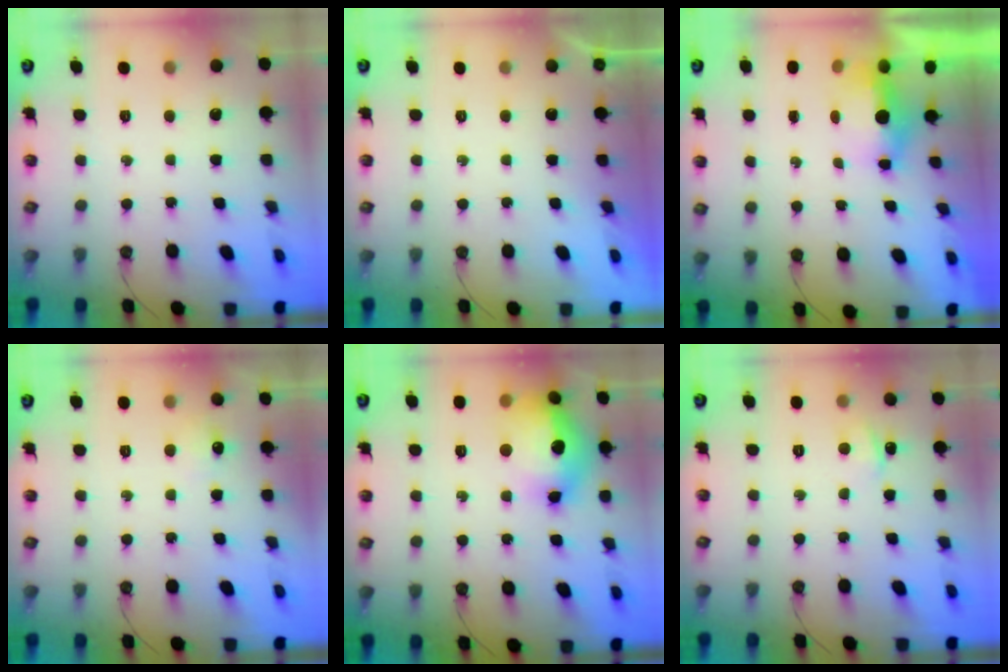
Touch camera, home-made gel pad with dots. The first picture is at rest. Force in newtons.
{"total": 0.0}
{"total": 4.9, "press": 4.8, "slide": 1.2}
{"total": 5.5, "press": 5.5, "slide": 0.8}
{"total": 18.0, "press": 17.9, "slide": 1.5}
{"total": 1.9, "press": 1.9, "slide": 0.2}